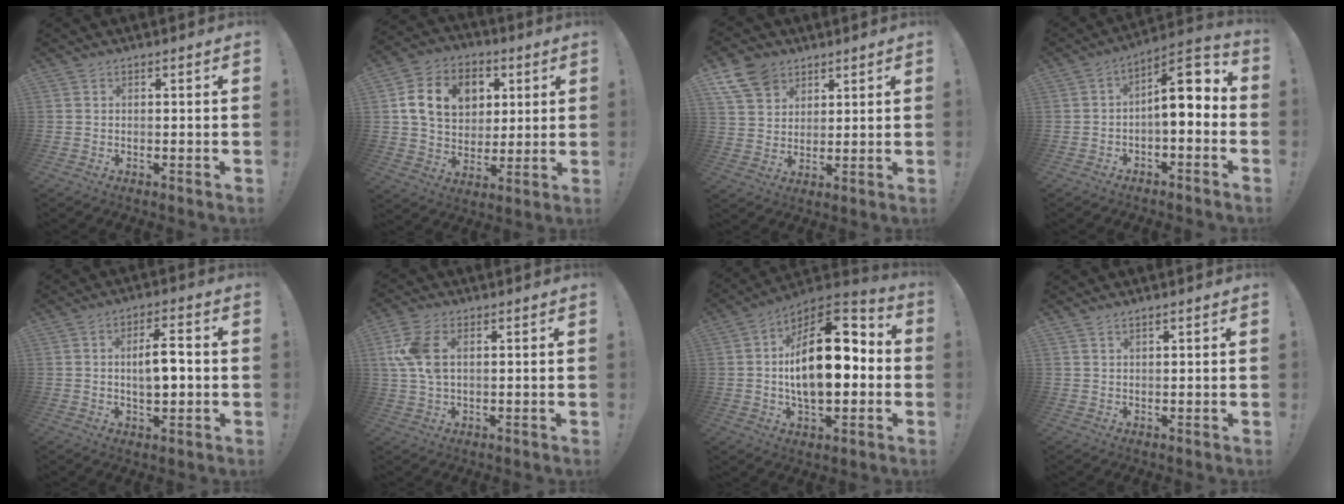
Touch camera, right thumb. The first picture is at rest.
{"total": 15.1, "force": [4.8, 11.7, 8.3], "torque": [-0.130, -0.010, 0.097]}
{"total": 10.1, "force": [6.4, 7.0, 3.7], "torque": [-0.069, -0.031, 0.128]}
{"total": 10.1, "force": [0.4, 4.3, 9.1], "torque": [-0.127, -0.002, 0.006]}
{"total": 7.4, "force": [-0.1, 3.1, 6.7], "torque": [-0.104, 0.008, -0.005]}
{"total": 8.8, "force": [2.2, 5.1, 6.9], "torque": [-0.151, 0.002, 0.041]}
{"total": 22.0, "force": [0.6, 11.8, 18.5], "torque": [-0.297, 0.008, 0.007]}
{"total": 1.3, "force": [1.0, 0.2, 0.8], "torque": [-0.022, 0.002, 0.020]}